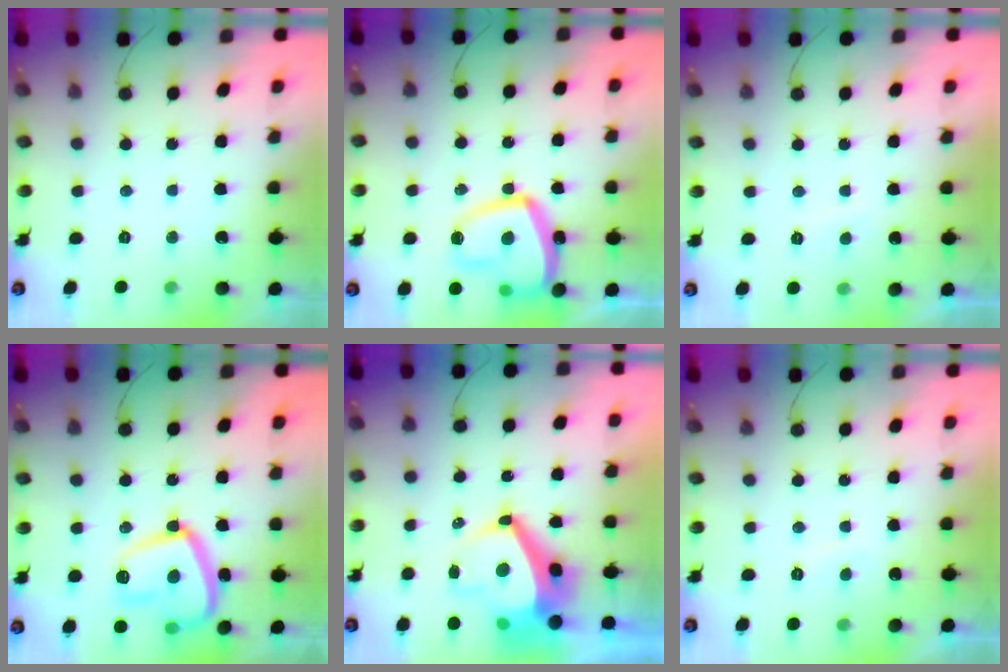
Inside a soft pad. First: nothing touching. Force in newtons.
{"total": 16.6, "press": 16.5, "slide": 1.6}
{"total": 0.9, "press": 0.7, "slide": 0.6}
{"total": 16.0, "press": 16.0, "slide": 1.6}
{"total": 8.9, "press": 8.8, "slide": 1.1}
{"total": 1.1, "press": 0.9, "slide": 0.6}